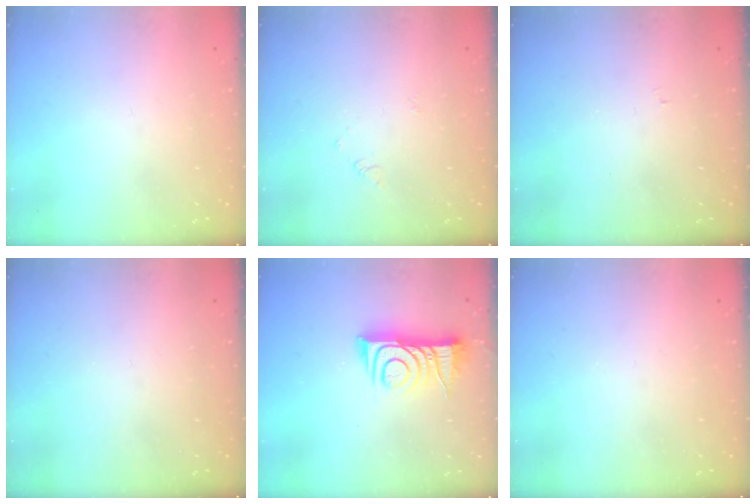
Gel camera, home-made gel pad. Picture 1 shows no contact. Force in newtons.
{"total": 2.7, "press": 2.7, "slide": 0.4}
{"total": 3.5, "press": 3.5, "slide": 0.3}
{"total": 0.0}
{"total": 10.8, "press": 10.8, "slide": 0.2}
{"total": 0.0}